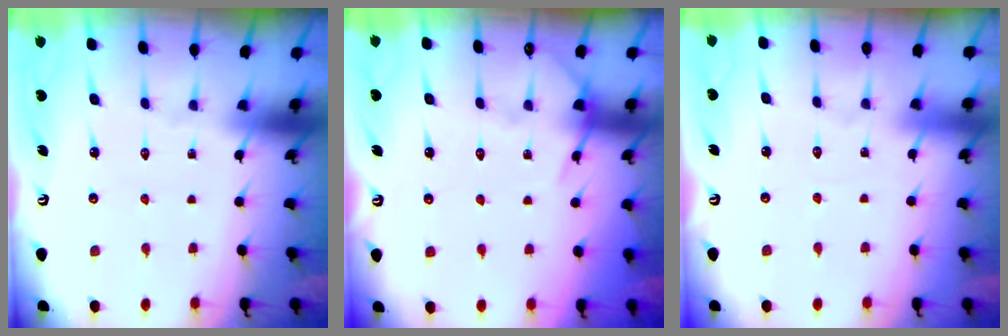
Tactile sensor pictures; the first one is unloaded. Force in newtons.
{"total": 5.8, "press": 5.8, "slide": 0.7}
{"total": 2.1, "press": 2.1, "slide": 0.2}